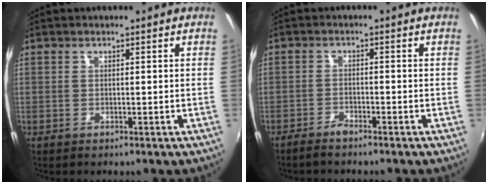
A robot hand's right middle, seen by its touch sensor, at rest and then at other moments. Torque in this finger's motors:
{"motor_torque": [-0.18, -0.18, -0.08, 0.00]}